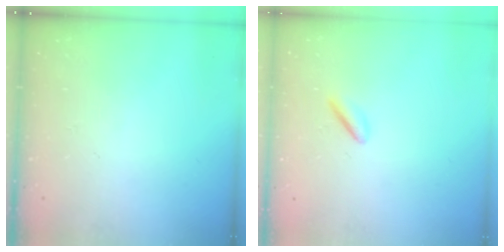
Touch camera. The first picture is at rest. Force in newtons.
{"total": 1.8, "press": 1.6, "slide": 0.8}